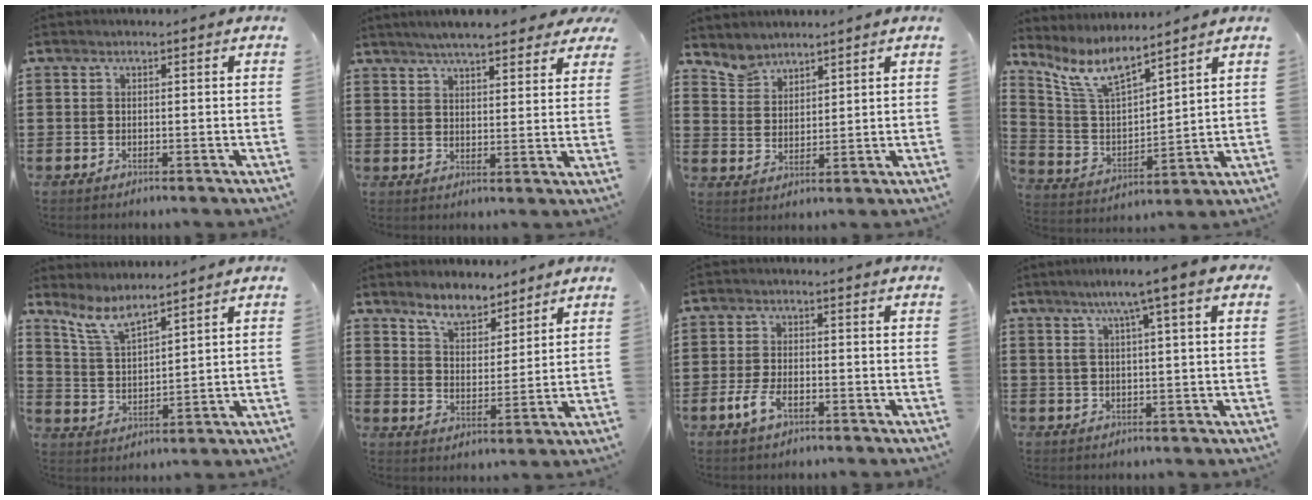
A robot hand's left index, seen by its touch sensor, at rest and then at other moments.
{"total": 5.6, "force": [5.2, 0.6, 2.2], "torque": [-0.061, -0.012, 0.093]}
{"total": 3.9, "force": [3.7, 1.3, -0.1], "torque": [-0.014, -0.007, 0.072]}
{"total": 8.4, "force": [6.5, 2.4, 4.8], "torque": [-0.121, -0.022, 0.115]}
{"total": 6.5, "force": [5.4, 1.1, 3.5], "torque": [-0.086, -0.019, 0.097]}
{"total": 6.0, "force": [5.5, 1.9, 1.6], "torque": [-0.044, -0.016, 0.099]}
{"total": 4.2, "force": [-1.8, 2.2, 3.1], "torque": [-0.074, -0.002, -0.038]}
{"total": 5.0, "force": [1.9, -0.3, 4.6], "torque": [-0.096, -0.001, 0.026]}